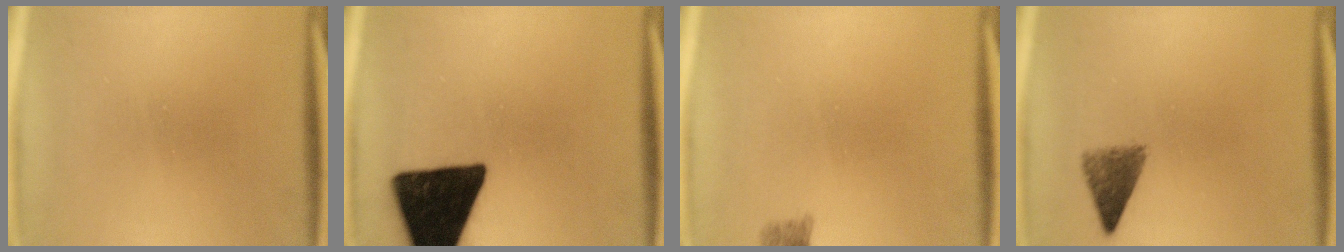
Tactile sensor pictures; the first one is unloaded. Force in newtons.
{"total": 18.0}
{"total": 2.0}
{"total": 3.8}